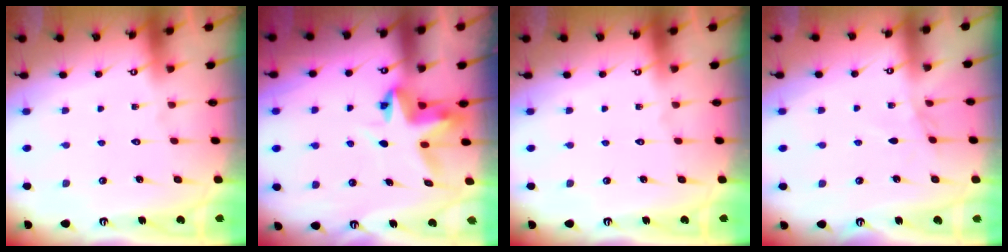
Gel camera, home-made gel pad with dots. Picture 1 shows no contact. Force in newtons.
{"total": 5.5, "press": 5.5, "slide": 0.3}
{"total": 0.0}
{"total": 3.6, "press": 3.6, "slide": 0.5}